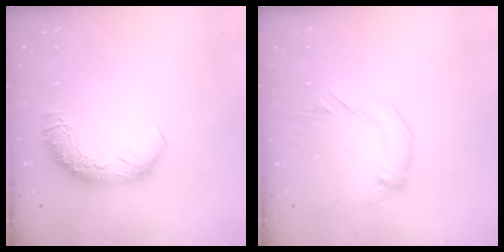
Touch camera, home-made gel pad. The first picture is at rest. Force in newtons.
{"total": 1.6, "press": 0.0, "slide": 1.6}